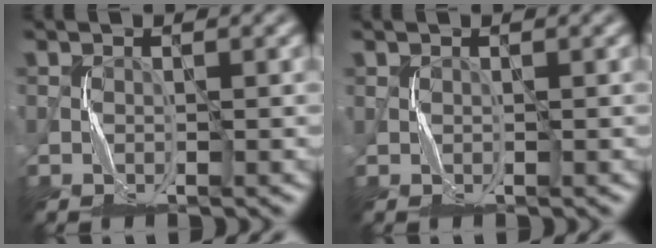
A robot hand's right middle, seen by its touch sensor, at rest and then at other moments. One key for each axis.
{"total": 0.0}